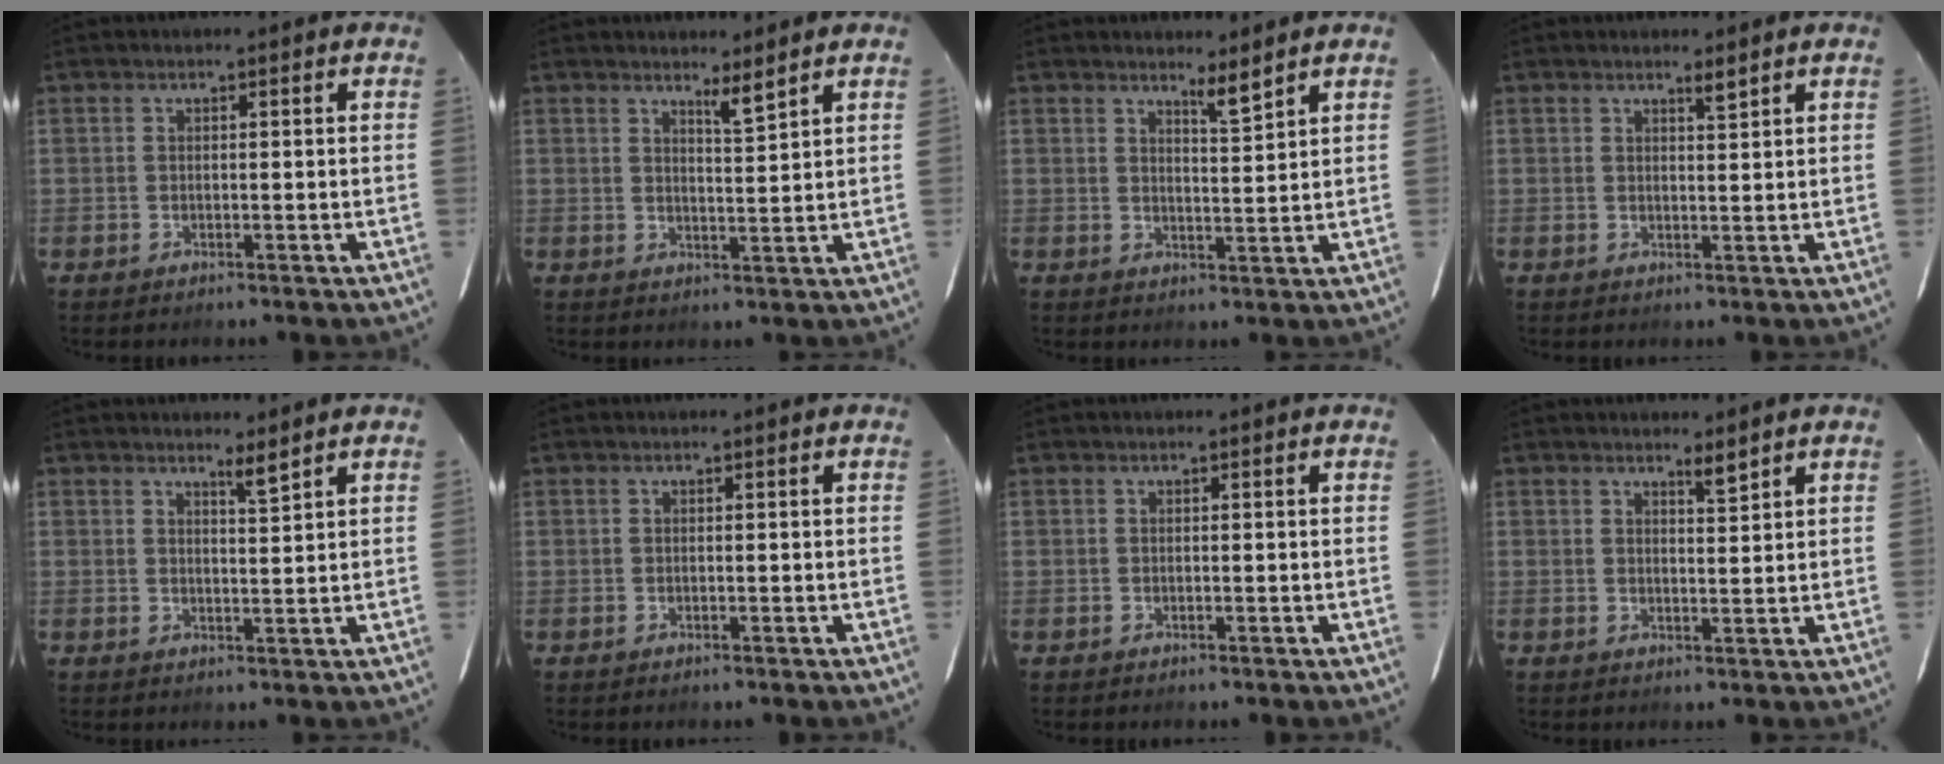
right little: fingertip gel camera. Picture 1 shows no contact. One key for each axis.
{"total": 2.9, "fx": 2.4, "fy": -0.3, "fz": 1.7, "tx": -0.030, "ty": -0.009, "tz": 0.037}
{"total": 3.2, "fx": 2.6, "fy": -0.3, "fz": 1.8, "tx": -0.030, "ty": -0.009, "tz": 0.042}
{"total": 1.5, "fx": 1.2, "fy": -0.1, "fz": 0.9, "tx": -0.014, "ty": -0.002, "tz": 0.020}
{"total": 2.3, "fx": 1.9, "fy": -0.4, "fz": 1.3, "tx": -0.026, "ty": -0.008, "tz": 0.031}
{"total": 0.0}
{"total": 0.0}
{"total": 2.2, "fx": 1.8, "fy": -0.1, "fz": 1.2, "tx": -0.020, "ty": -0.004, "tz": 0.029}